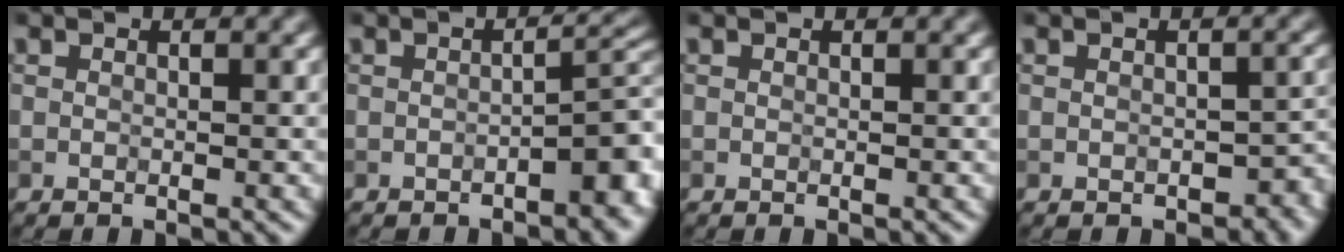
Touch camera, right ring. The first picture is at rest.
{"total": 3.9, "force": [-1.5, 1.6, 3.3], "torque": [-0.038, 0.011, -0.024]}
{"total": 0.0}
{"total": 2.9, "force": [-1.1, 2.0, 1.9], "torque": [-0.011, -0.003, -0.012]}